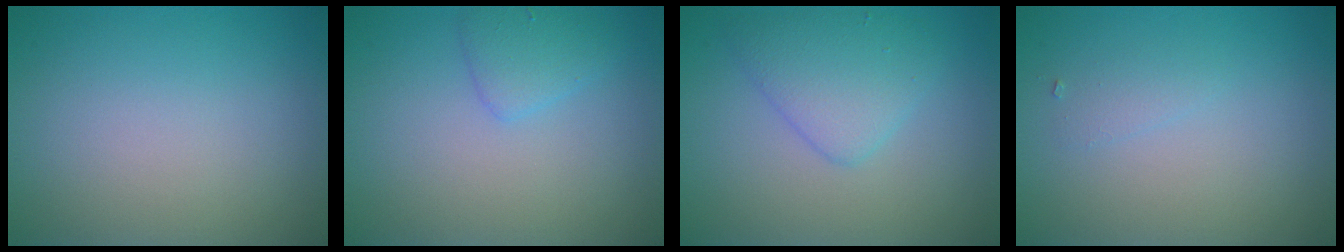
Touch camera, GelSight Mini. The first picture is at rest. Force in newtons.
{"total": 1.9, "press": 1.9, "slide": 0.1}
{"total": 3.4, "press": 3.4, "slide": 0.1}
{"total": 0.8, "press": 0.8, "slide": 0.0}